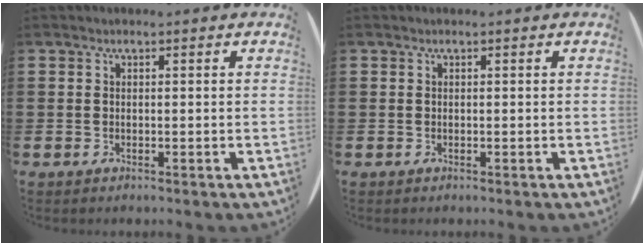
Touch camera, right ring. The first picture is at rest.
{"total": 0.0}